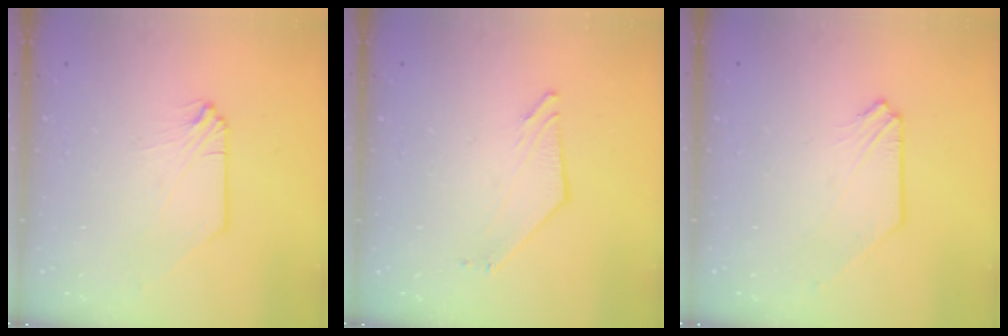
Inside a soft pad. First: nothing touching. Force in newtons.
{"total": 3.6, "press": 3.6, "slide": 0.1}
{"total": 0.9, "press": 0.9, "slide": 0.0}